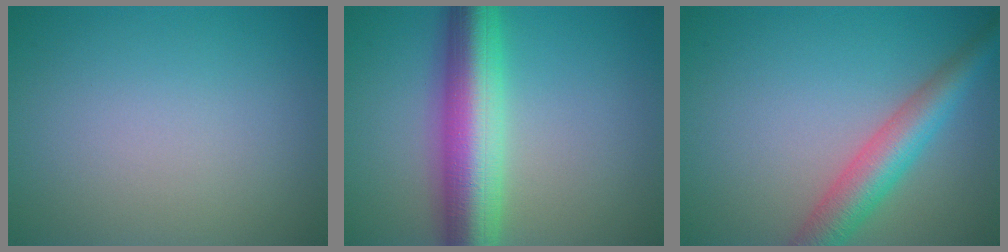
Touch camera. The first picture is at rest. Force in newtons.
{"total": 9.0, "press": 9.0, "slide": 0.4}
{"total": 5.2, "press": 5.2, "slide": 0.1}